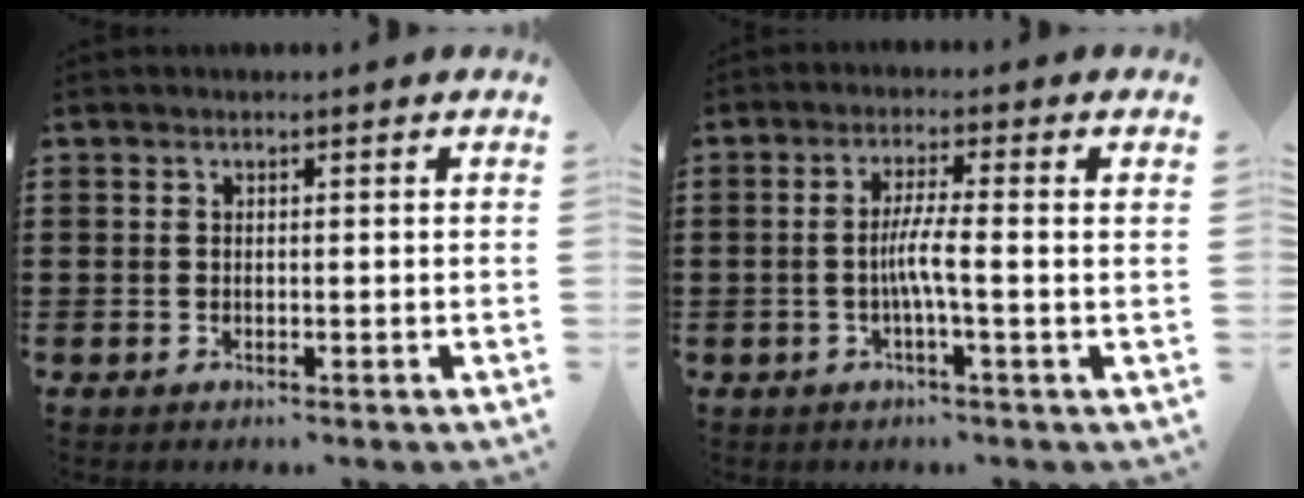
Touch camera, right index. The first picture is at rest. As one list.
[{"total": 4.5, "force": [-0.6, -0.4, 4.5], "torque": [-0.081, -0.008, -0.014]}]